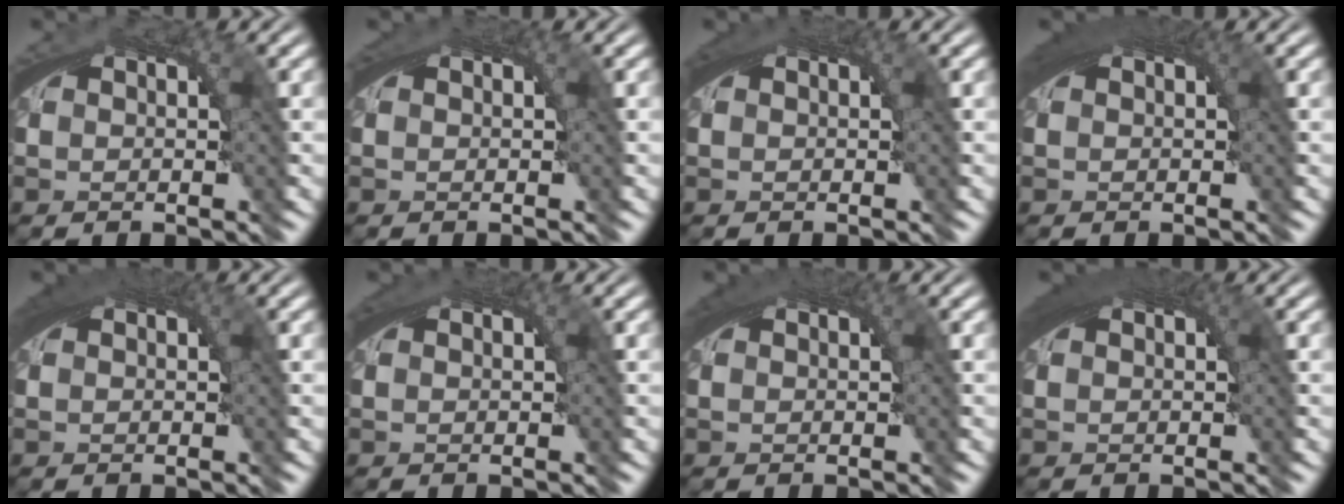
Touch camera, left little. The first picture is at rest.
{"total": 0.8, "force": [0.4, 0.0, 0.7], "torque": [-0.011, 0.002, 0.007]}
{"total": 1.4, "force": [0.5, 0.2, 1.3], "torque": [-0.019, 0.003, 0.009]}
{"total": 2.7, "force": [1.1, 0.7, 2.3], "torque": [-0.028, 0.010, 0.016]}
{"total": 2.2, "force": [0.9, 0.5, 1.9], "torque": [-0.025, 0.008, 0.013]}
{"total": 1.2, "force": [0.4, 0.1, 1.1], "torque": [-0.017, 0.003, 0.008]}
{"total": 1.8, "force": [0.8, 0.3, 1.6], "torque": [-0.021, 0.006, 0.012]}
{"total": 2.9, "force": [1.1, 0.8, 2.5], "torque": [-0.031, 0.011, 0.015]}